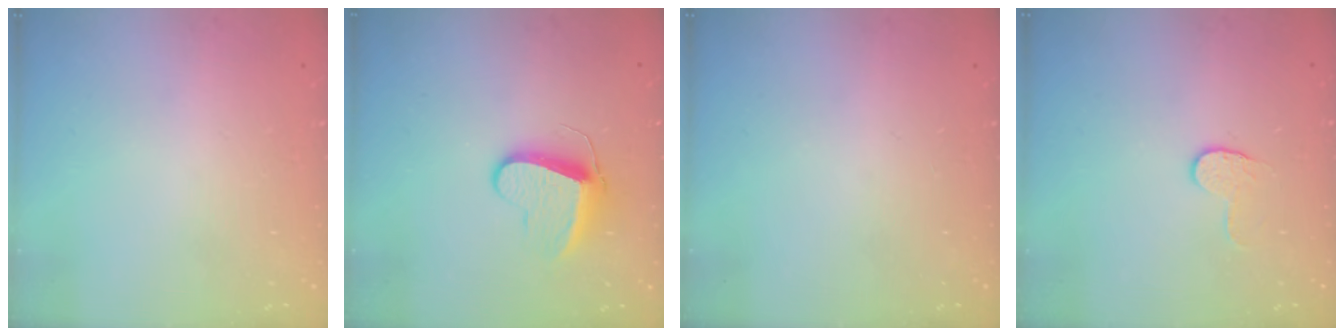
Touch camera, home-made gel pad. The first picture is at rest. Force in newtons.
{"total": 10.3, "press": 10.2, "slide": 0.9}
{"total": 0.0}
{"total": 3.6, "press": 3.6, "slide": 0.4}